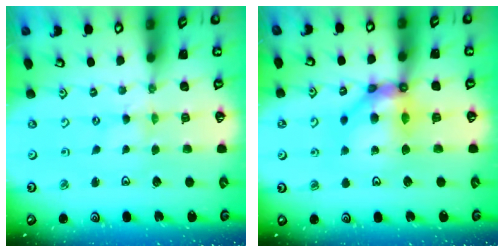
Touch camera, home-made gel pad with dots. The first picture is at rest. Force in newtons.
{"total": 11.6, "press": 11.4, "slide": 1.9}